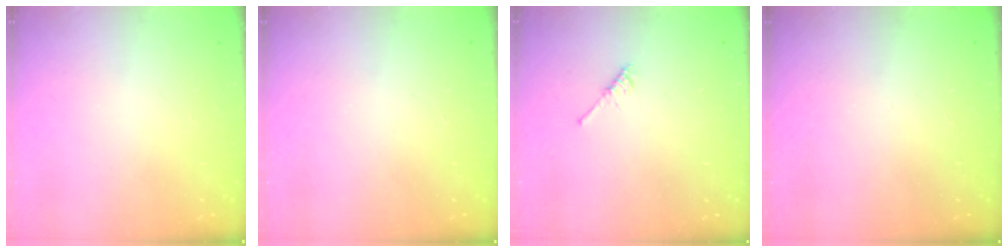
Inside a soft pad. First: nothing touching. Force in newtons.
{"total": 0.0}
{"total": 2.1, "press": 2.1, "slide": 0.4}
{"total": 0.0}